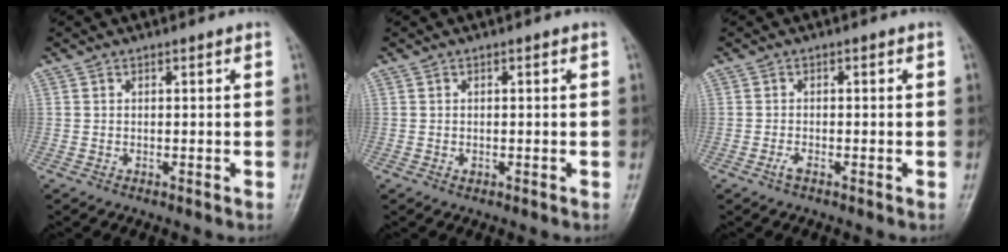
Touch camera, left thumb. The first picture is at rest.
{"total": 0.8, "force": [-0.1, 0.6, 0.6], "torque": [-0.003, 0.001, -0.001]}
{"total": 1.3, "force": [-0.7, 0.4, 1.0], "torque": [-0.023, 0.001, -0.017]}